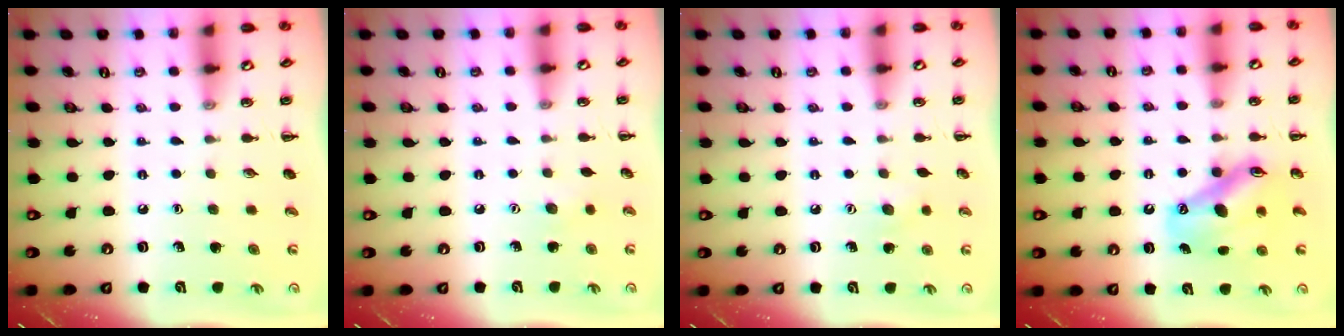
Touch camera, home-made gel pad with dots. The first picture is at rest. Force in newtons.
{"total": 2.8, "press": 2.8, "slide": 0.7}
{"total": 5.5, "press": 5.4, "slide": 1.4}
{"total": 11.7, "press": 11.2, "slide": 3.4}